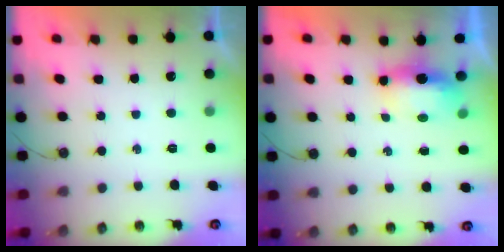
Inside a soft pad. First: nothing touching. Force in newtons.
{"total": 6.5, "press": 6.2, "slide": 2.1}